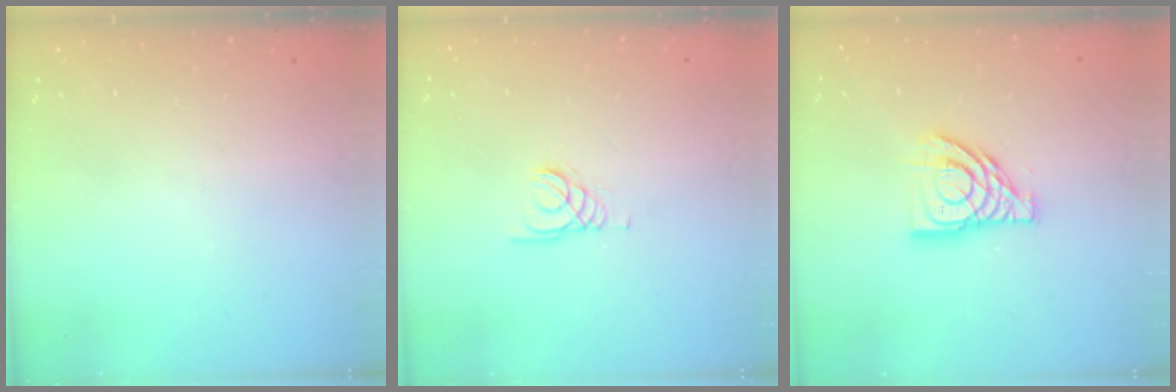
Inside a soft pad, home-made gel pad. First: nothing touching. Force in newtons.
{"total": 1.5, "press": 1.5, "slide": 0.1}
{"total": 12.5, "press": 12.4, "slide": 1.5}